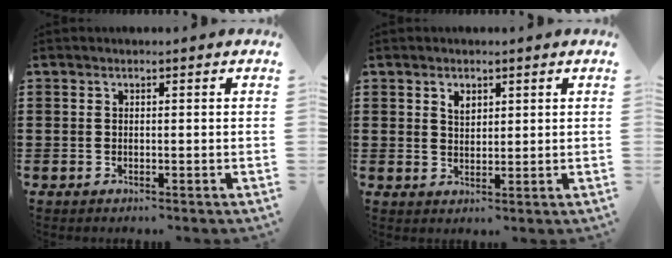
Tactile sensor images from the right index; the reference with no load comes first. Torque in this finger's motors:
{"motor_torque": [0.02, -0.02, 0.01, 0.03]}